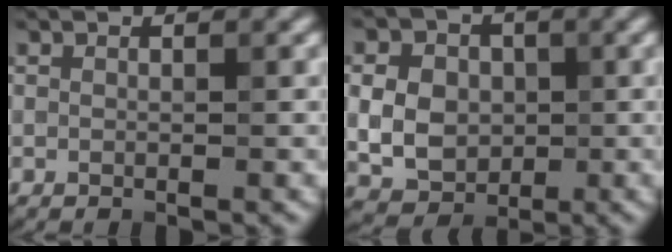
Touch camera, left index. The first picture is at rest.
{"total": 8.6, "force": [1.0, 7.2, 4.6], "torque": [-0.085, 0.028, 0.004]}